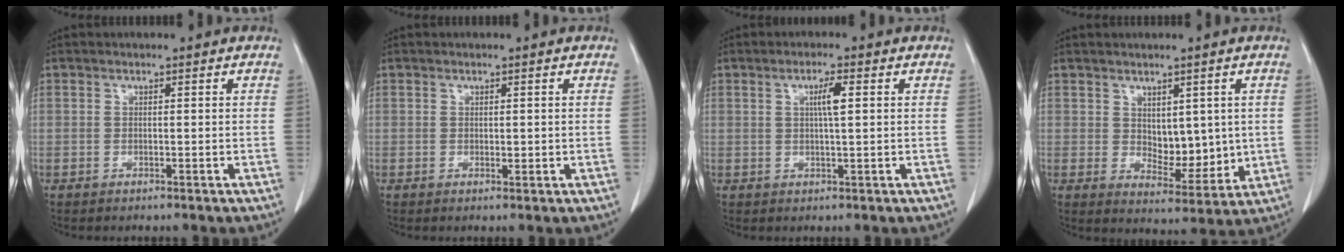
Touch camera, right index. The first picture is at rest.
{"total": 0.9, "force": [0.1, 0.5, 0.8], "torque": [-0.009, -0.003, 0.003]}
{"total": 3.2, "force": [0.8, 0.1, 3.1], "torque": [-0.055, 0.001, 0.013]}
{"total": 6.7, "force": [0.9, 3.7, 5.5], "torque": [-0.075, -0.007, 0.031]}